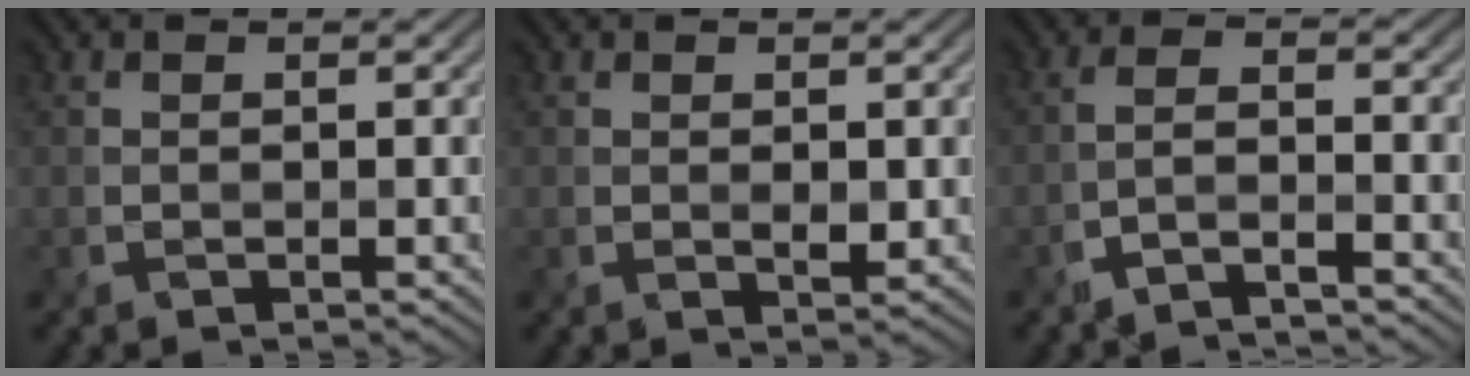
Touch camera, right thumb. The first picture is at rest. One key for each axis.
{"total": 0.9, "fx": 0.1, "fy": 0.4, "fz": 0.8, "tx": -0.015, "ty": -0.002, "tz": 0.006}
{"total": 3.3, "fx": -2.4, "fy": 0.4, "fz": 2.3, "tx": -0.030, "ty": 0.014, "tz": -0.063}